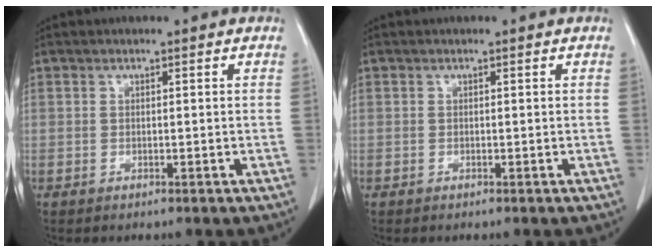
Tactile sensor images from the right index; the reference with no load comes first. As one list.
[{"total": 0.0}]